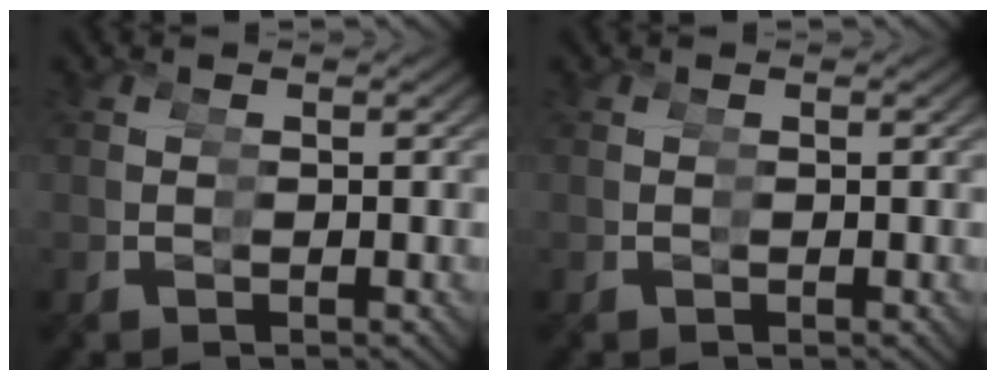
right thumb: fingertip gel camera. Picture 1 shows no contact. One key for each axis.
{"total": 0.0}